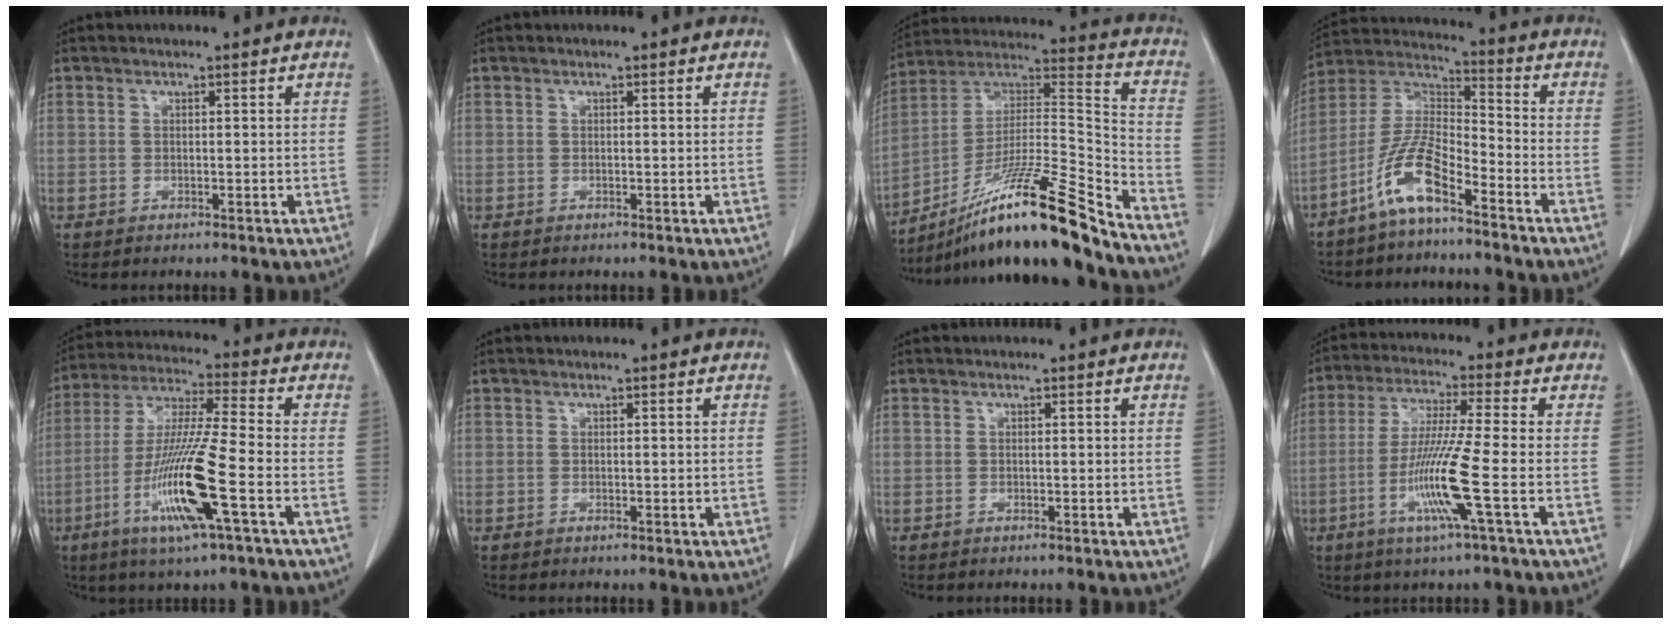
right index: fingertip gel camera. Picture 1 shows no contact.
{"total": 0.0}
{"total": 21.6, "force": [-16.5, -0.8, 13.9], "torque": [-0.236, 0.000, -0.294]}
{"total": 10.0, "force": [-6.5, 2.0, 7.3], "torque": [-0.165, 0.005, -0.133]}
{"total": 14.7, "force": [-5.2, -0.1, 13.8], "torque": [-0.282, -0.019, -0.102]}
{"total": 0.6, "force": [0.0, 0.3, 0.5], "torque": [-0.009, 0.000, 0.003]}
{"total": 0.0}
{"total": 10.8, "force": [-3.3, -1.2, 10.2], "torque": [-0.204, -0.018, -0.070]}